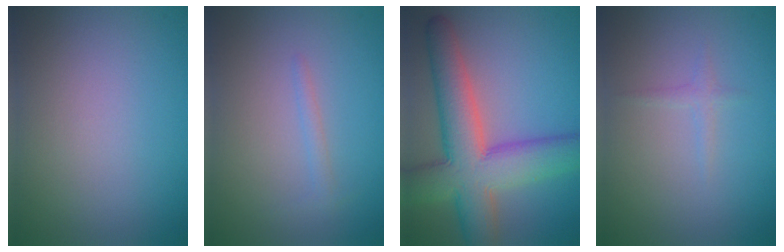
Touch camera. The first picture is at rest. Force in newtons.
{"total": 0.9, "press": 0.9, "slide": 0.1}
{"total": 10.0, "press": 10.0, "slide": 0.4}
{"total": 0.8, "press": 0.8, "slide": 0.1}